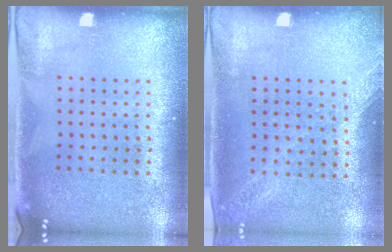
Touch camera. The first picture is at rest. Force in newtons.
{"total": 1.2, "press": 1.2, "slide": 0.4}